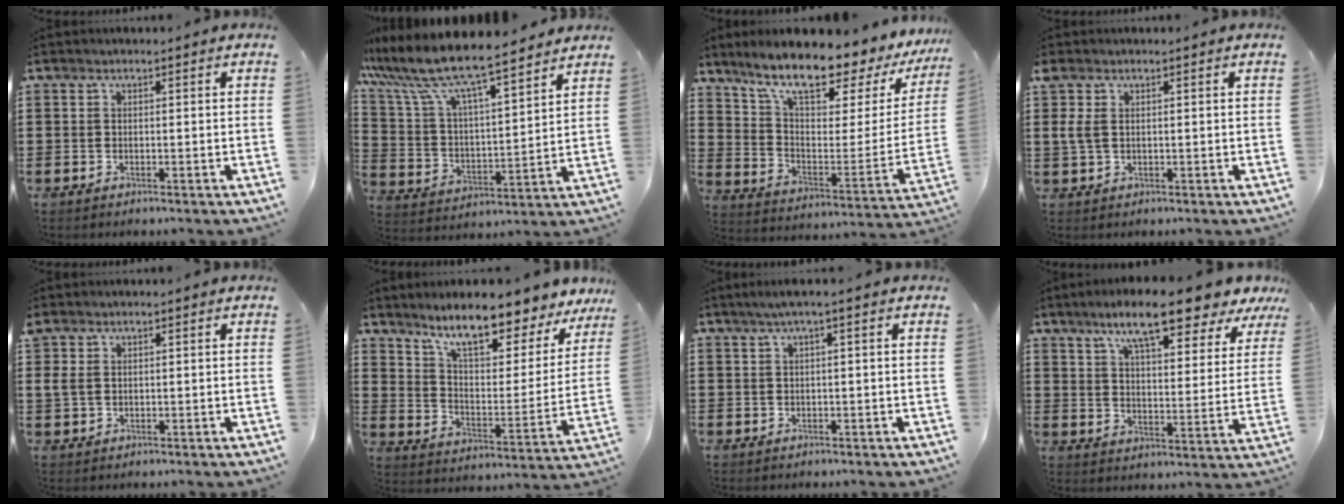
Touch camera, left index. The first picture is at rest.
{"total": 9.1, "force": [7.9, 0.8, 4.5], "torque": [-0.120, -0.051, 0.133]}
{"total": 10.6, "force": [8.7, 2.4, 5.7], "torque": [-0.118, -0.066, 0.140]}
{"total": 2.4, "force": [0.5, 1.3, 1.9], "torque": [-0.049, 0.005, 0.007]}
{"total": 1.6, "force": [0.6, 1.1, 1.0], "torque": [-0.033, 0.004, 0.008]}
{"total": 10.5, "force": [8.8, 1.5, 5.4], "torque": [-0.115, -0.057, 0.148]}
{"total": 1.5, "force": [0.0, -0.1, 1.5], "torque": [-0.025, -0.004, -0.001]}
{"total": 11.3, "force": [8.8, 1.4, 7.0], "torque": [-0.137, -0.031, 0.147]}